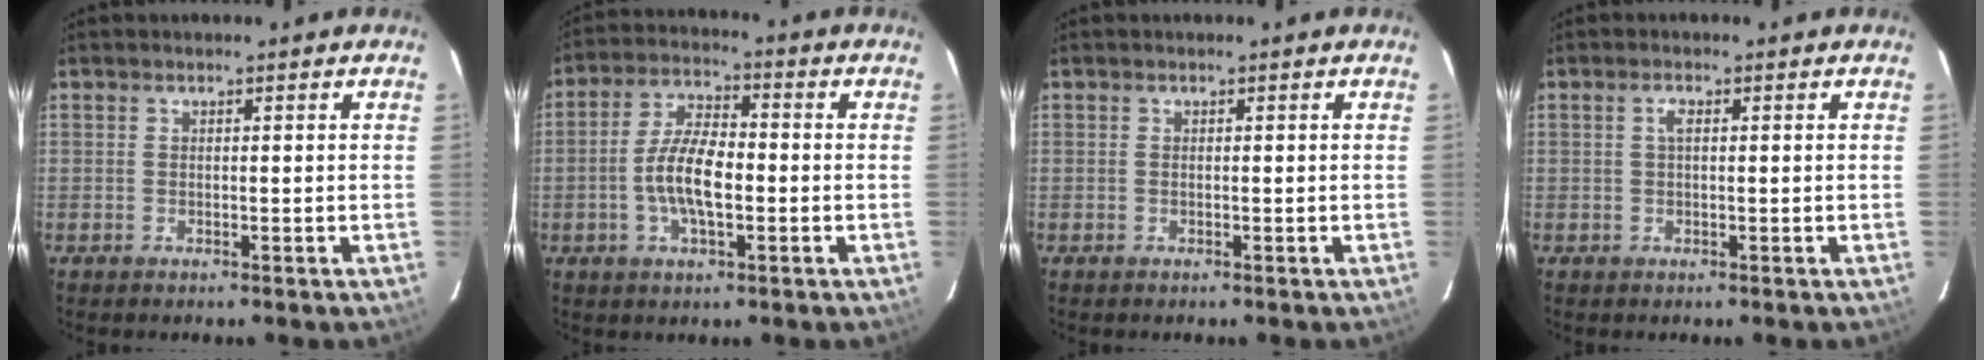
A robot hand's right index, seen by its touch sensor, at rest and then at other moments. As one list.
[{"total": 8.8, "force": [-1.8, 3.5, 7.9], "torque": [-0.157, 0.006, -0.033]}, {"total": 0.0}, {"total": 1.3, "force": [0.3, 0.5, 1.2], "torque": [-0.025, 0.003, 0.003]}]